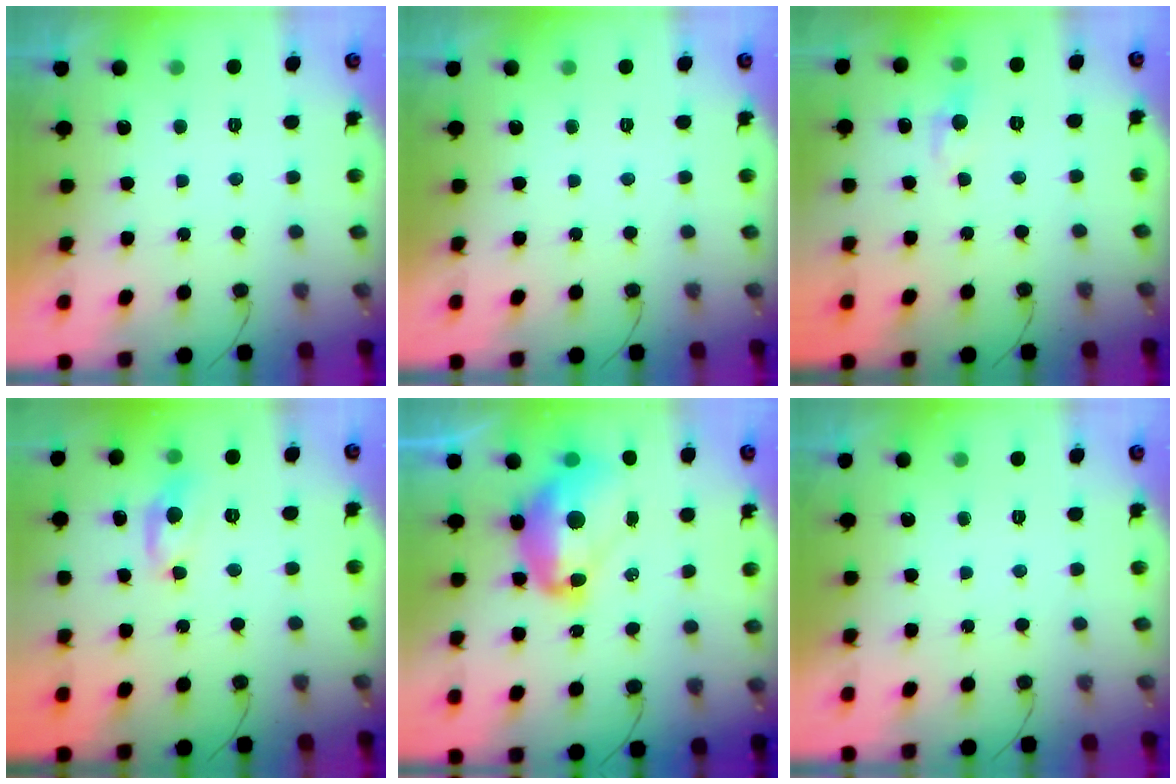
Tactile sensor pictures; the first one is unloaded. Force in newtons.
{"total": 0.0}
{"total": 2.8, "press": 2.8, "slide": 0.4}
{"total": 8.3, "press": 8.3, "slide": 0.6}
{"total": 13.9, "press": 13.8, "slide": 1.7}
{"total": 0.0}